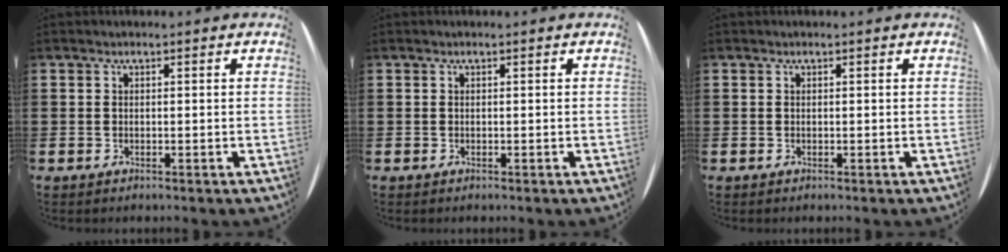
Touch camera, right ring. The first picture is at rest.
{"total": 0.0}
{"total": 0.0}